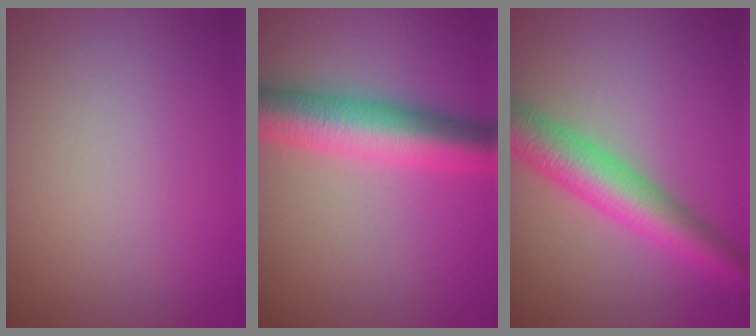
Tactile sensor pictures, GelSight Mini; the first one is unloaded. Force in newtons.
{"total": 7.6, "press": 7.6, "slide": 0.2}
{"total": 6.4, "press": 6.4, "slide": 0.1}